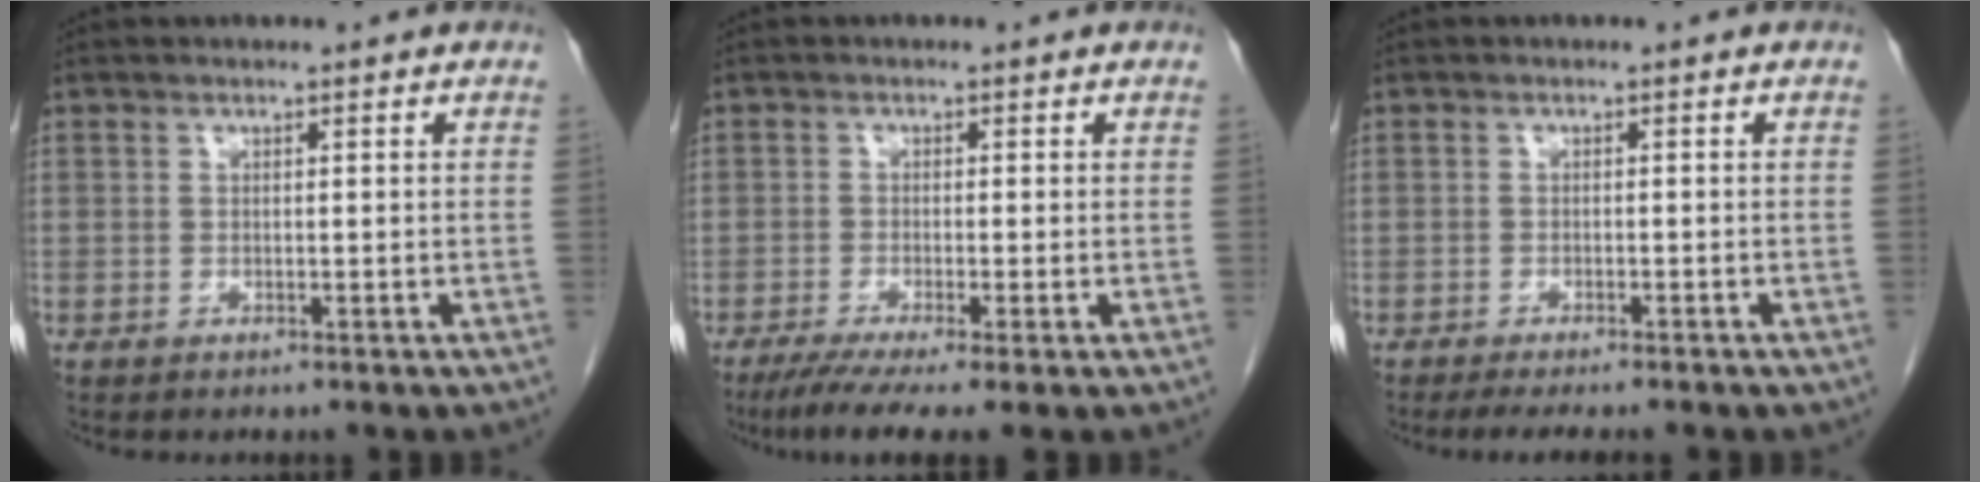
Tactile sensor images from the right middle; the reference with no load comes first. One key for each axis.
{"total": 6.9, "fx": -4.7, "fy": 0.2, "fz": 5.0, "tx": -0.081, "ty": -0.020, "tz": -0.079}
{"total": 6.9, "fx": -5.7, "fy": 1.3, "fz": 3.7, "tx": -0.045, "ty": -0.009, "tz": -0.077}